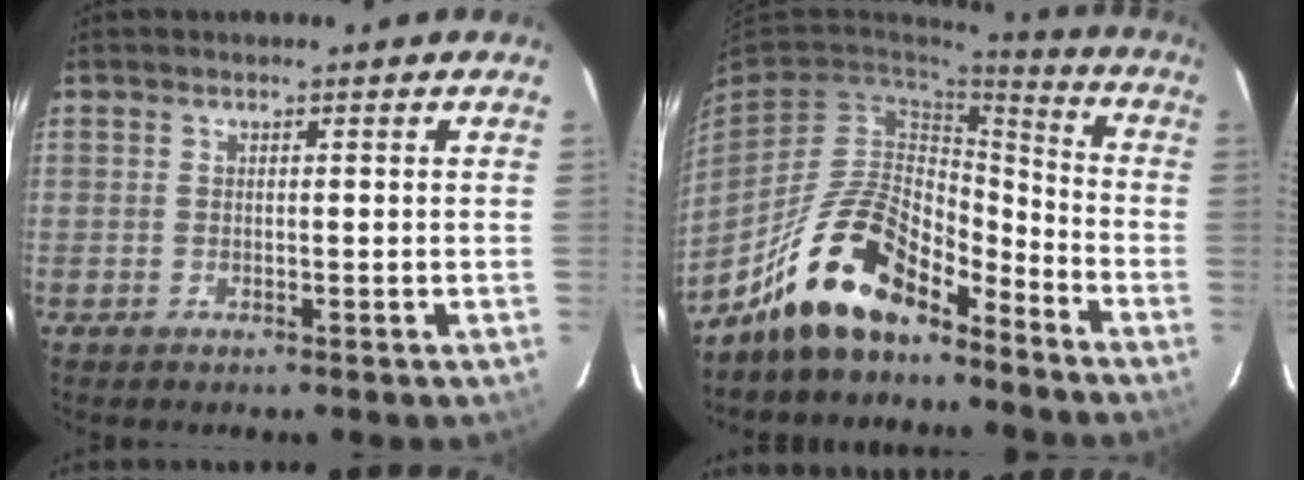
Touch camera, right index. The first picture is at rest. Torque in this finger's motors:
{"motor_torque": [1.04, -1.09, 0.98, 0.21]}